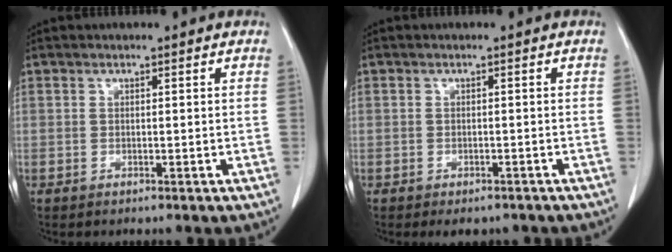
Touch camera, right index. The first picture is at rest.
{"total": 3.3, "force": [-2.6, 1.7, 0.9], "torque": [-0.002, 0.002, -0.032]}